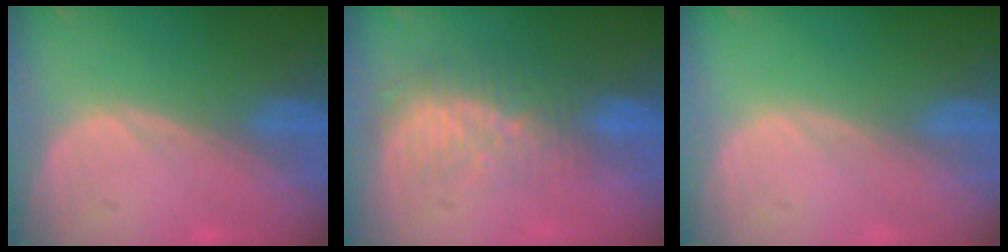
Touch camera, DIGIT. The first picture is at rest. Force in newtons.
{"total": 8.4, "press": 7.6, "slide": 3.7}
{"total": 0.0}